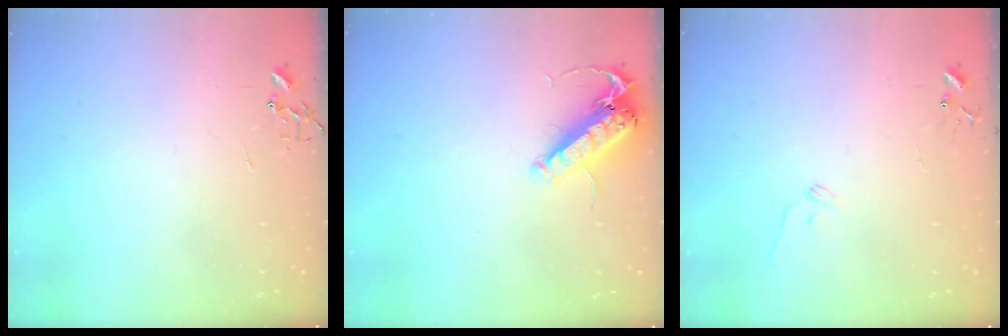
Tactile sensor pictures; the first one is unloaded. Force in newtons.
{"total": 14.4, "press": 14.2, "slide": 2.0}
{"total": 6.6, "press": 6.6, "slide": 0.6}